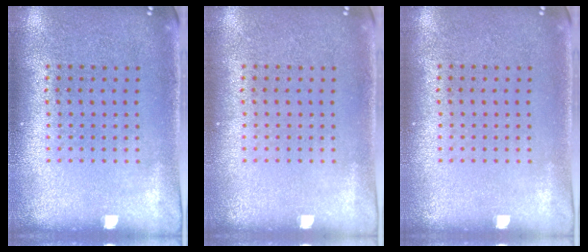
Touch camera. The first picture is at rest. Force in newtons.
{"total": 0.0}
{"total": 0.0}